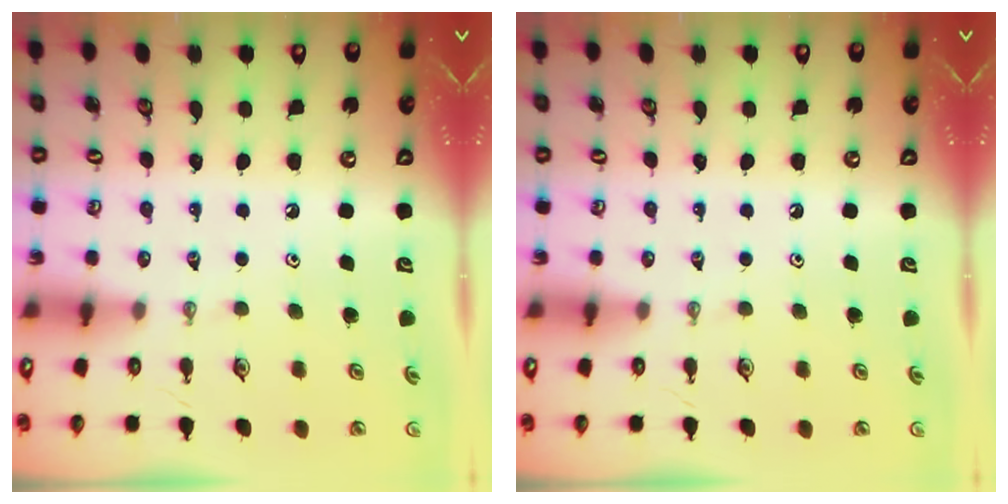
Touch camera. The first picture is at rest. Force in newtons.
{"total": 0.0}